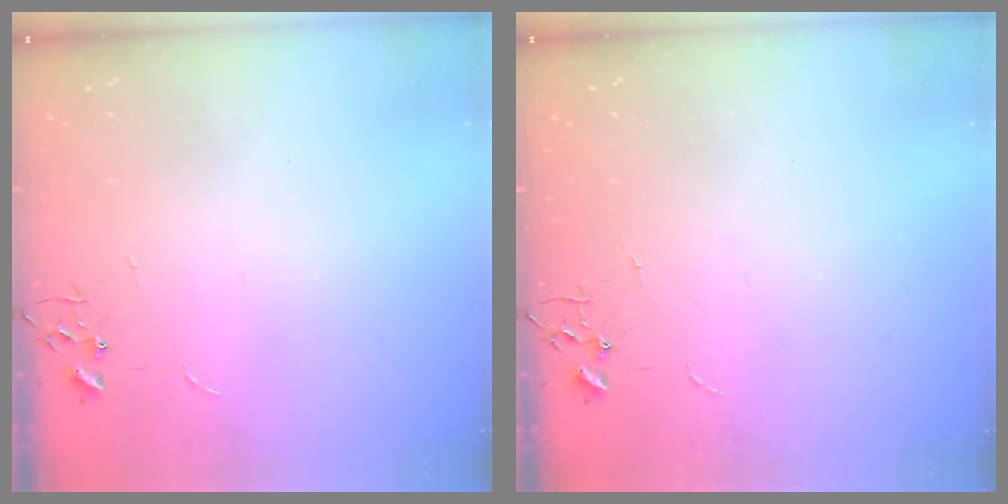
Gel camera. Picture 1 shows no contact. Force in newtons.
{"total": 0.0}